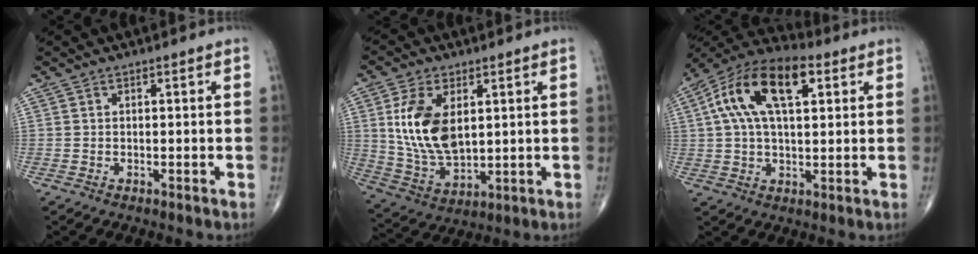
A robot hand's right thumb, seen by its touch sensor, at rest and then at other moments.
{"total": 13.8, "force": [2.9, 7.8, 10.9], "torque": [-0.204, -0.016, 0.067]}
{"total": 16.9, "force": [5.1, 8.4, 13.8], "torque": [-0.250, 0.026, 0.081]}